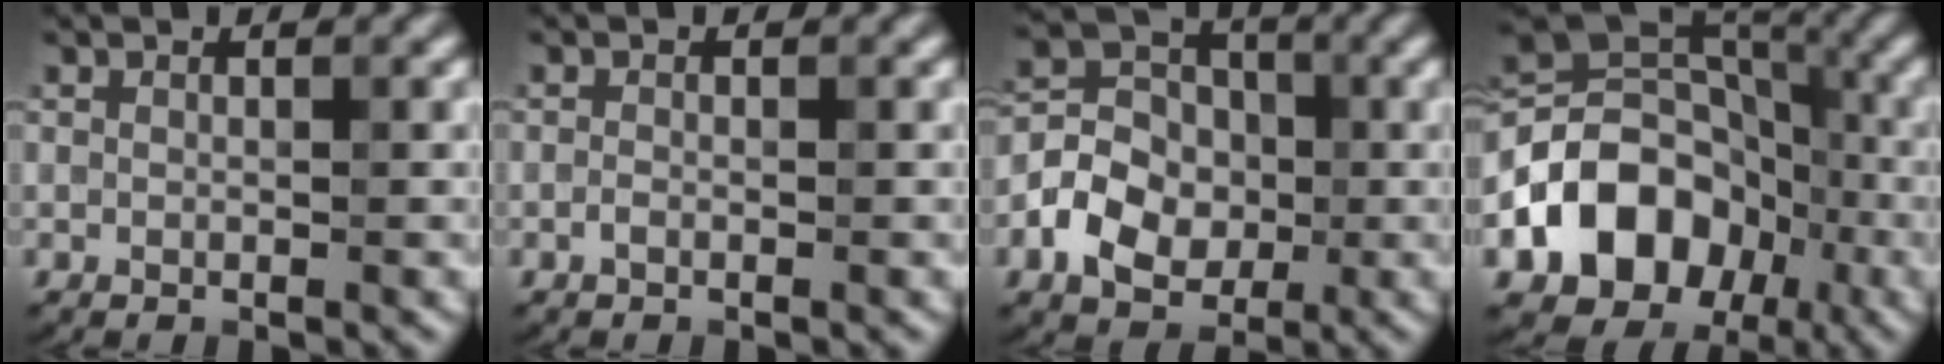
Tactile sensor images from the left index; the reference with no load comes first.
{"total": 0.6, "force": [-0.3, 0.2, 0.4], "torque": [-0.009, 0.000, -0.008]}
{"total": 5.9, "force": [-1.8, 4.7, 3.2], "torque": [-0.054, 0.003, -0.043]}
{"total": 10.4, "force": [-3.7, 8.0, 5.5], "torque": [-0.072, 0.009, -0.074]}